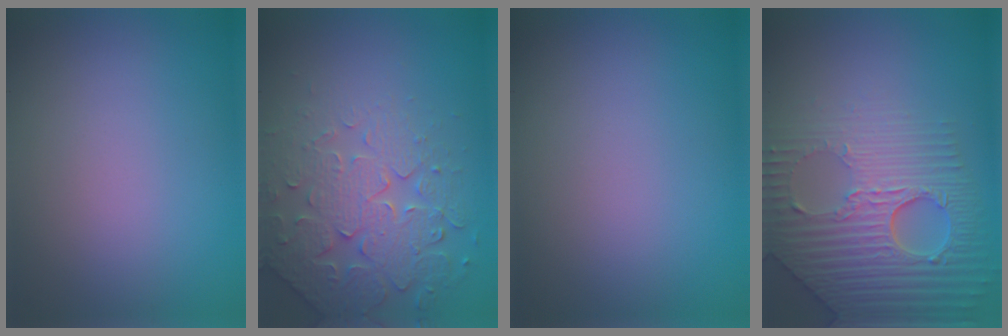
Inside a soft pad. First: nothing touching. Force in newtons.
{"total": 5.0, "press": 4.8, "slide": 1.5}
{"total": 0.0}
{"total": 8.7, "press": 6.1, "slide": 6.2}